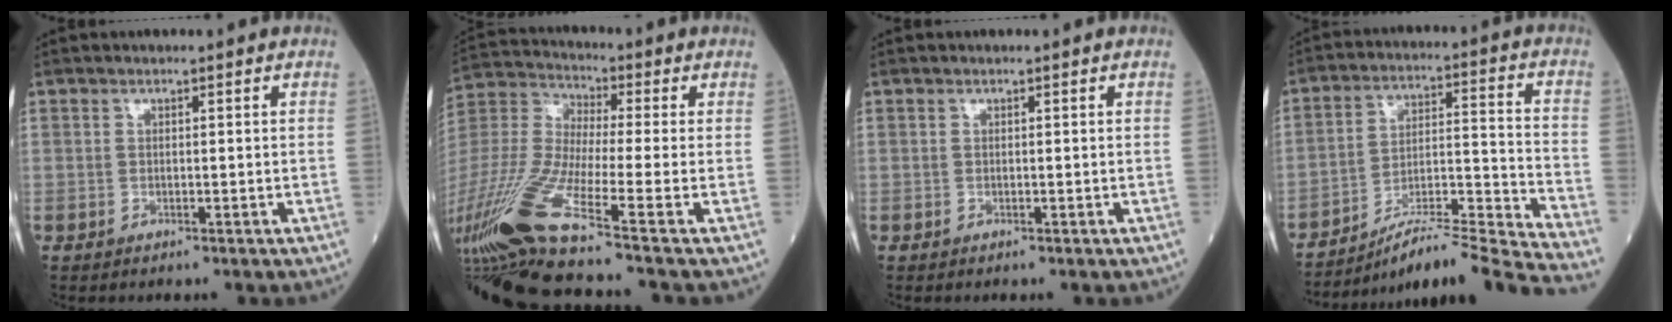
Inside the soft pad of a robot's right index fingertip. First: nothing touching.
{"total": 22.9, "force": [-13.5, 0.1, 18.5], "torque": [-0.434, -0.053, -0.261]}
{"total": 0.0}
{"total": 18.9, "force": [-17.3, -2.4, 7.2], "torque": [-0.101, 0.009, -0.272]}